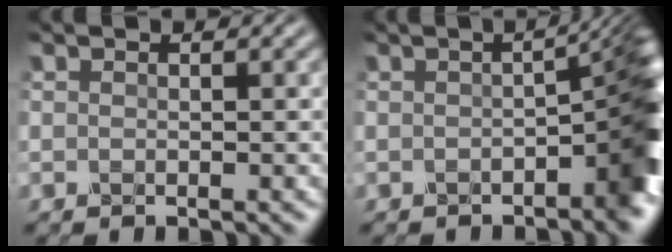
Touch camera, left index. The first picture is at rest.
{"total": 6.8, "force": [-1.4, 2.2, 6.3], "torque": [-0.063, 0.002, -0.020]}